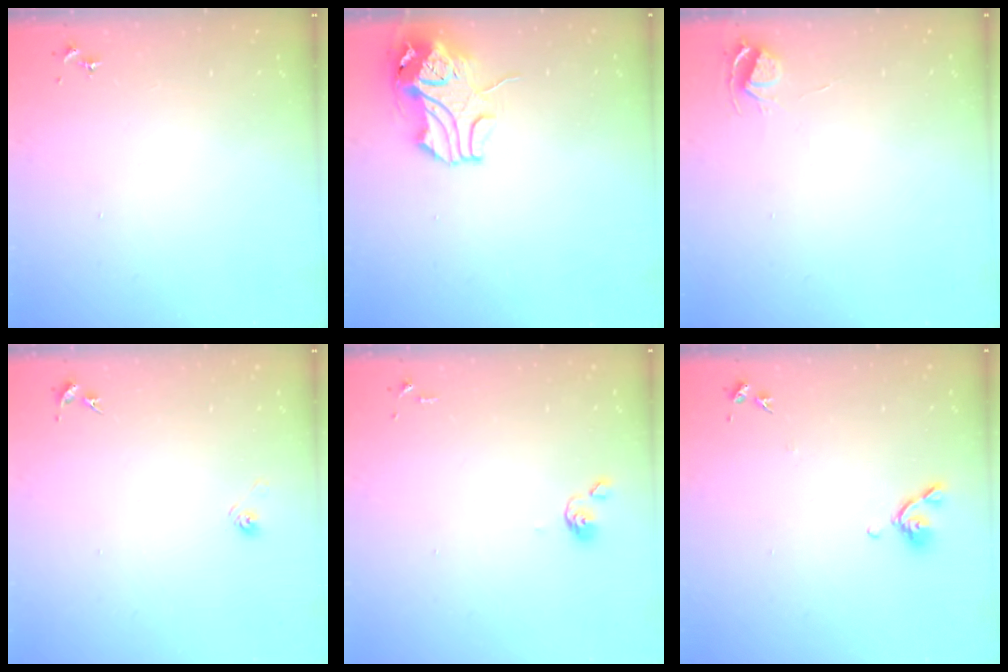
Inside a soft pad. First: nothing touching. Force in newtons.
{"total": 10.6, "press": 10.4, "slide": 1.9}
{"total": 6.1, "press": 6.0, "slide": 0.7}
{"total": 3.1, "press": 2.7, "slide": 1.4}
{"total": 3.8, "press": 3.7, "slide": 0.9}
{"total": 6.9, "press": 6.7, "slide": 1.5}